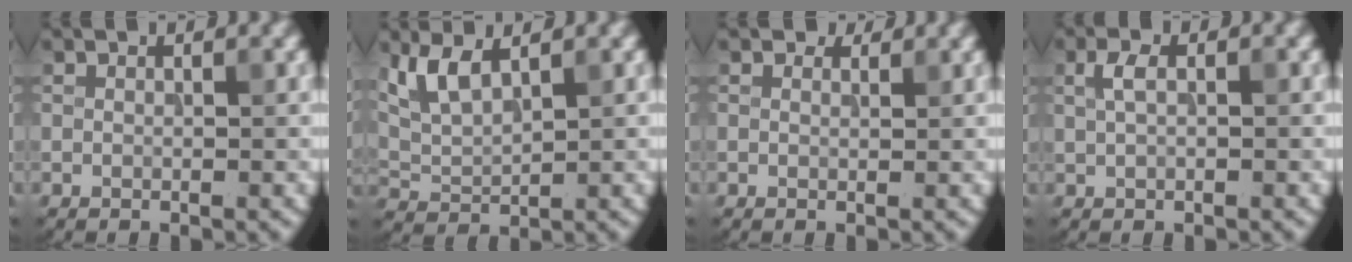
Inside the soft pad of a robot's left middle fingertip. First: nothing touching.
{"total": 4.2, "force": [2.3, 1.7, 3.0], "torque": [-0.077, 0.002, 0.051]}
{"total": 1.0, "force": [0.8, 0.5, 0.2], "torque": [-0.005, -0.005, 0.007]}
{"total": 1.8, "force": [0.5, 0.9, 1.5], "torque": [-0.034, 0.004, 0.010]}